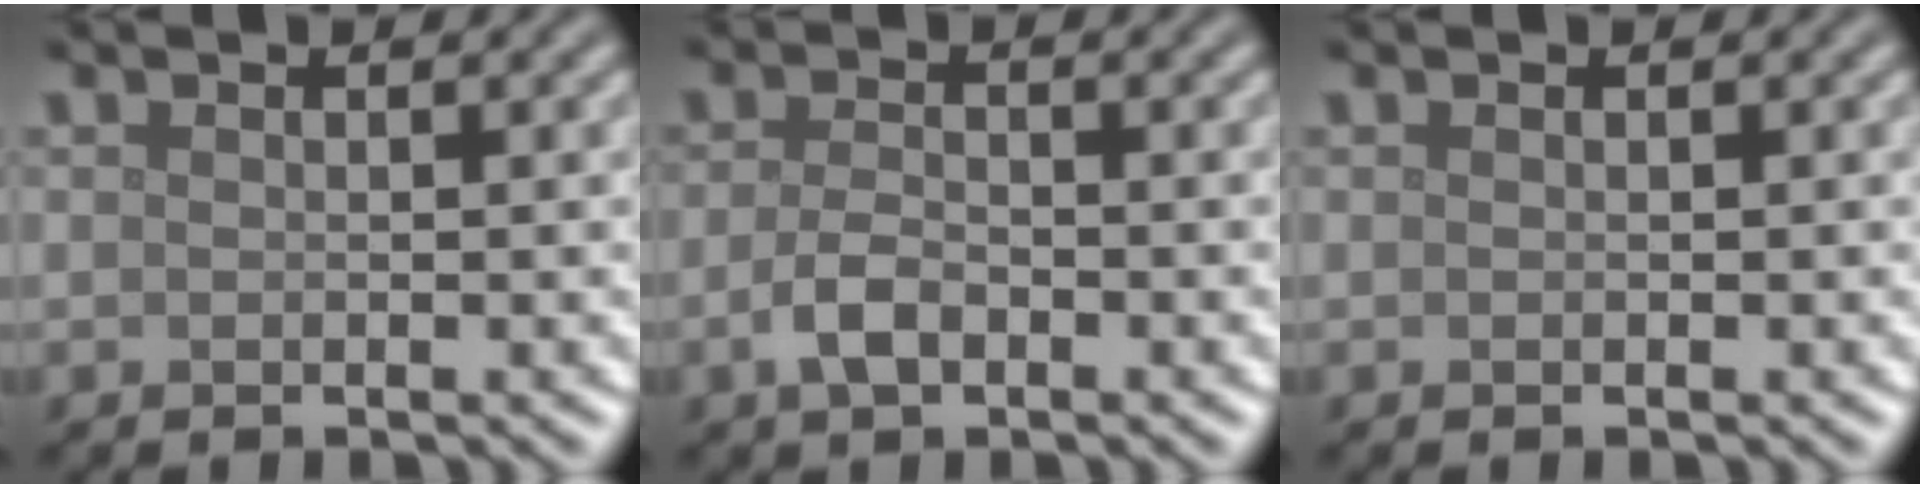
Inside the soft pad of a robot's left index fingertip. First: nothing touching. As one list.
[{"total": 2.3, "force": [-1.0, 1.2, 1.8], "torque": [-0.037, 0.001, -0.023]}, {"total": 0.0}]